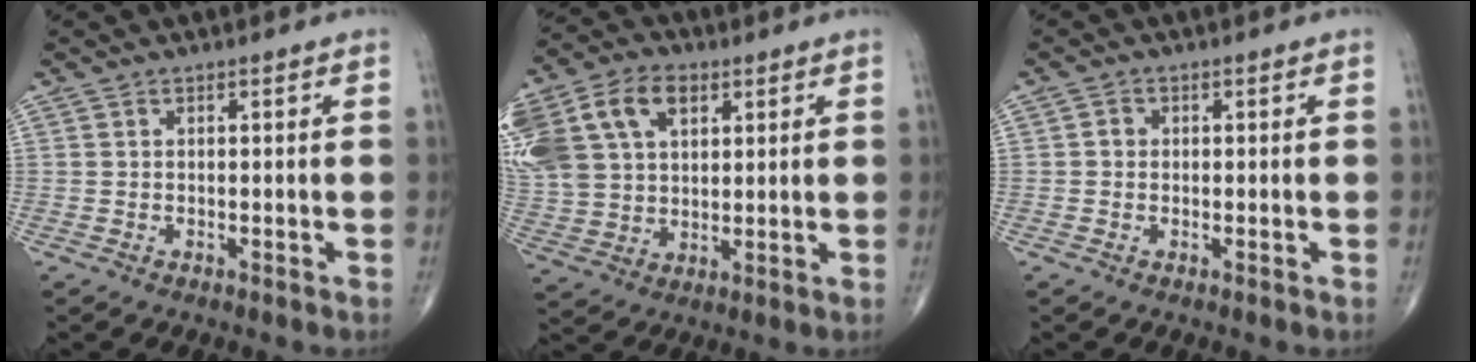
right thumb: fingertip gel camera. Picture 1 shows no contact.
{"total": 22.4, "force": [7.9, 15.7, 13.9], "torque": [-0.328, 0.041, 0.157]}
{"total": 1.4, "force": [0.0, 1.3, 0.5], "torque": [-0.002, 0.004, -0.003]}